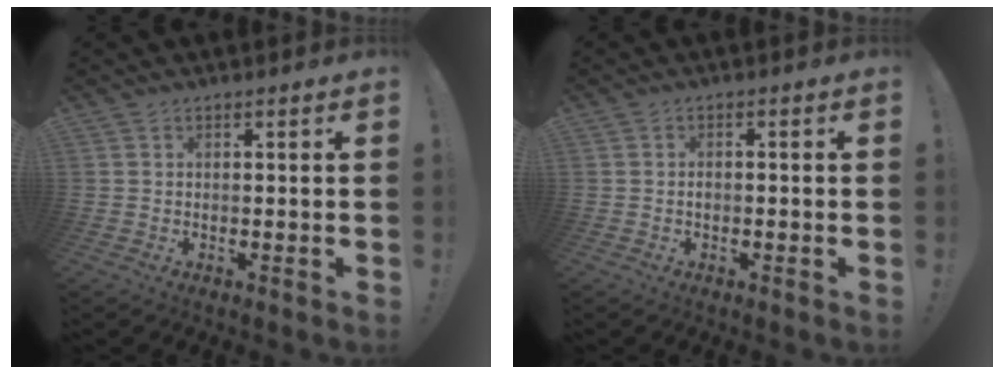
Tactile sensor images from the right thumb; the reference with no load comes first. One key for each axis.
{"total": 1.0, "fx": -0.8, "fy": 0.5, "fz": 0.4, "tx": -0.011, "ty": 0.003, "tz": -0.014}